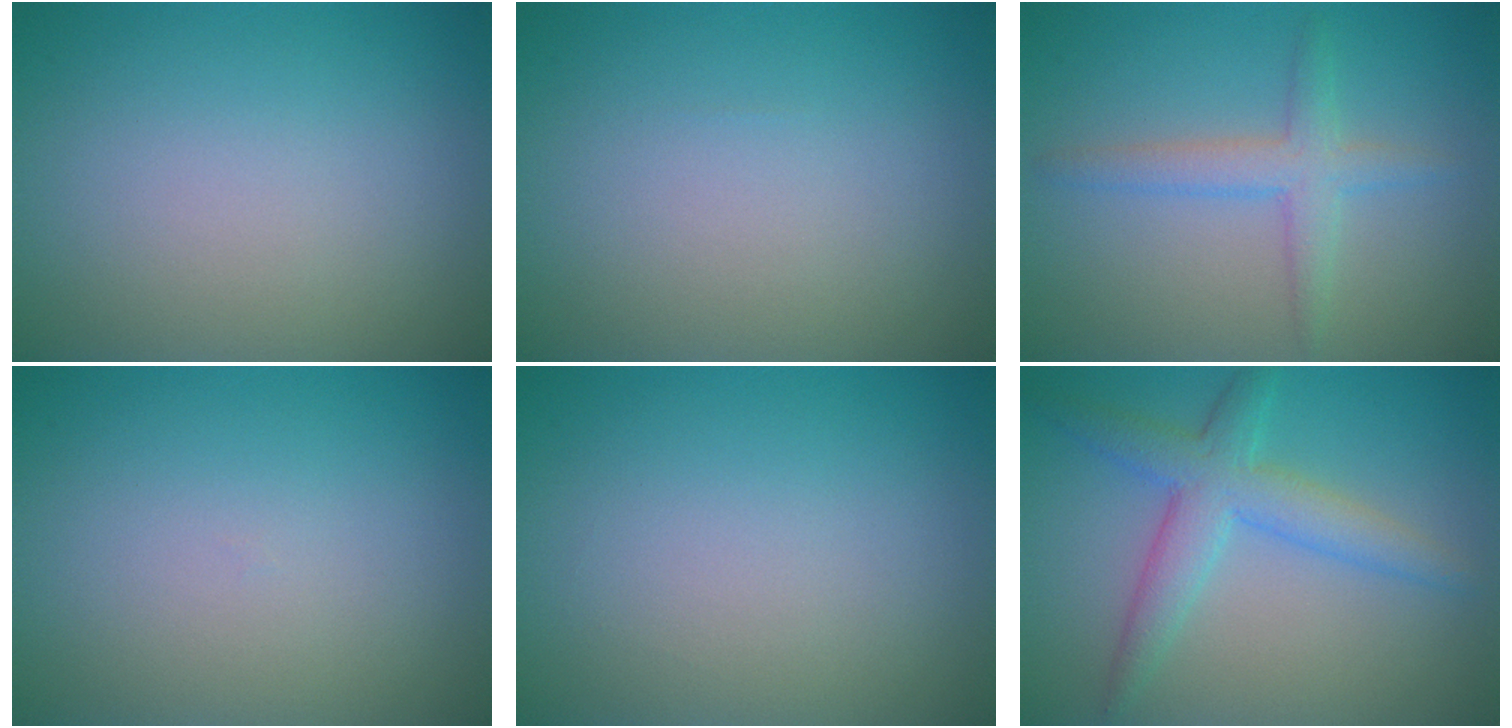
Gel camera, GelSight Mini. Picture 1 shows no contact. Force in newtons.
{"total": 0.0}
{"total": 2.7, "press": 2.7, "slide": 0.2}
{"total": 0.0}
{"total": 0.0}
{"total": 4.5, "press": 4.5, "slide": 0.2}